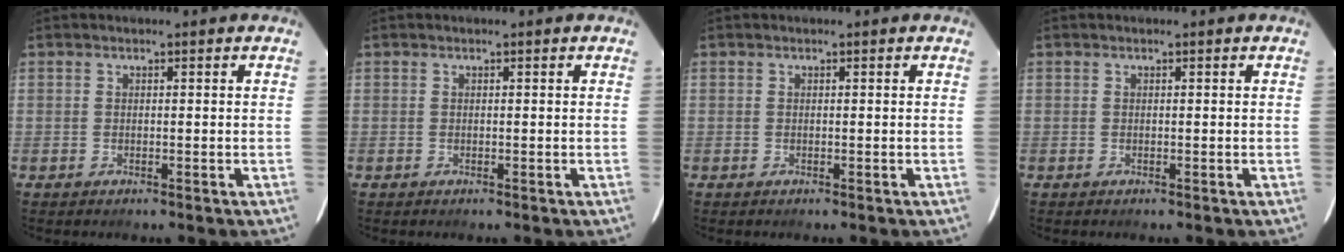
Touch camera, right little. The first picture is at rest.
{"total": 0.0}
{"total": 0.0}
{"total": 0.0}